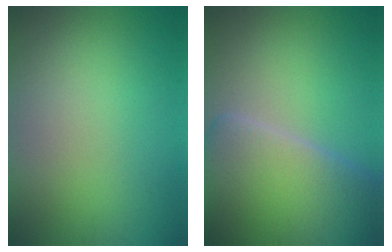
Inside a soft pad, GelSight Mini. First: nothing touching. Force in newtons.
{"total": 11.8, "press": 11.8, "slide": 0.6}